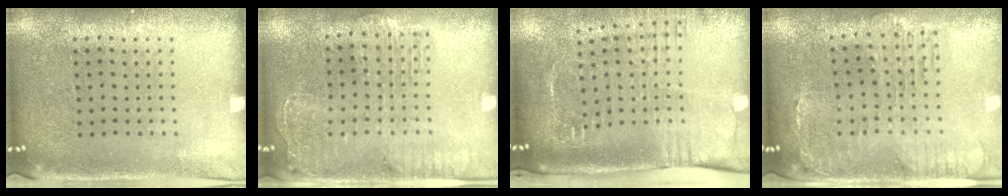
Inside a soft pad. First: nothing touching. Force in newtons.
{"total": 2.0, "press": 1.8, "slide": 0.8}
{"total": 2.7, "press": 2.1, "slide": 1.7}
{"total": 1.2, "press": 1.1, "slide": 0.4}